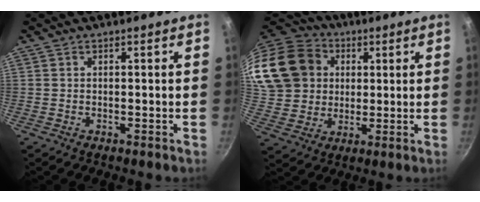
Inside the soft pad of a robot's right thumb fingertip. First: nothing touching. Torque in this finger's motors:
{"motor_torque": [0.99, 3.86, 1.28, 0.31, 0.40]}